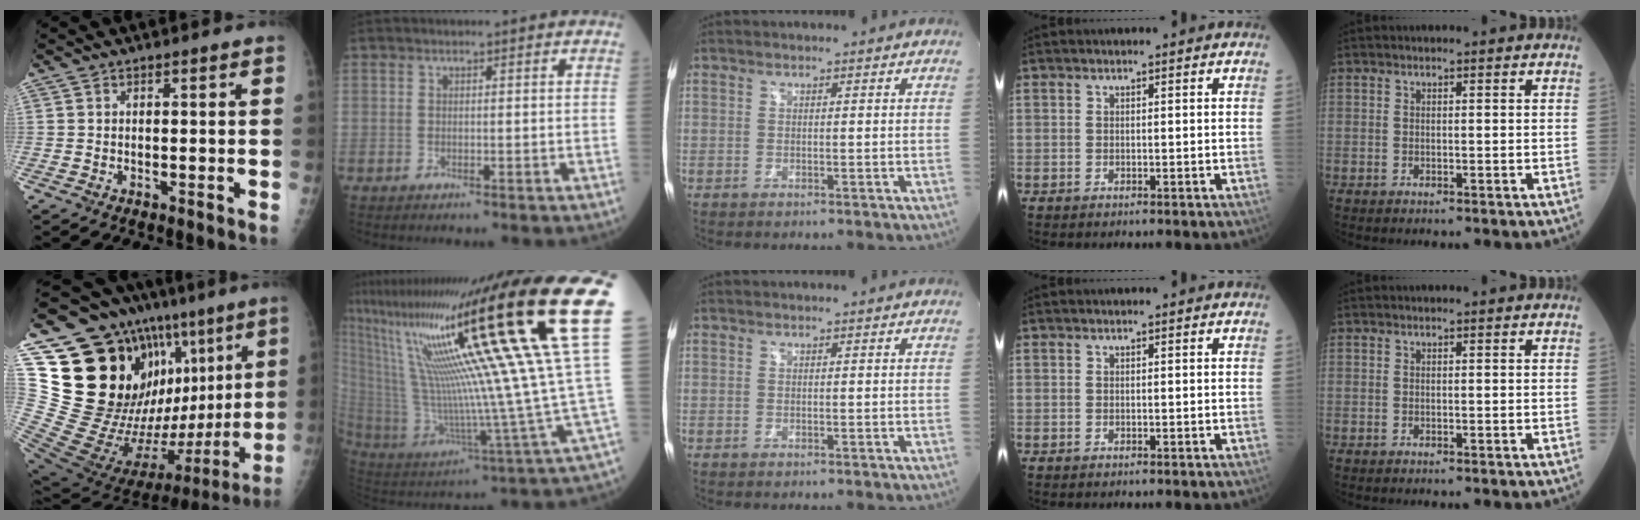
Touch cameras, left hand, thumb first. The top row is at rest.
{"thumb": {"total": 35.1, "force": [12.4, 14.0, 29.7], "torque": [-0.423, -0.016, 0.234]}, "index": {"total": 33.0, "force": [14.8, -1.4, 29.5], "torque": [-0.464, 0.005, 0.250]}}